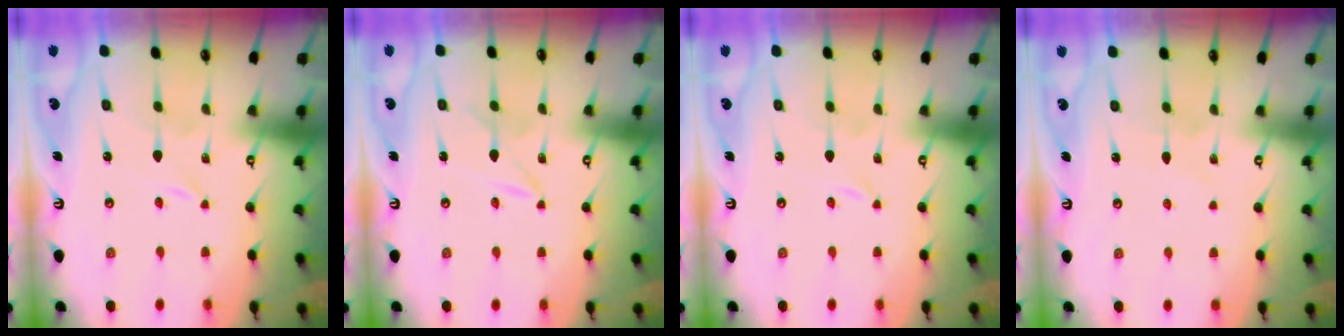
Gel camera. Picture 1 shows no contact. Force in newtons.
{"total": 3.3, "press": 3.3, "slide": 0.4}
{"total": 0.0}
{"total": 4.5, "press": 4.4, "slide": 0.4}